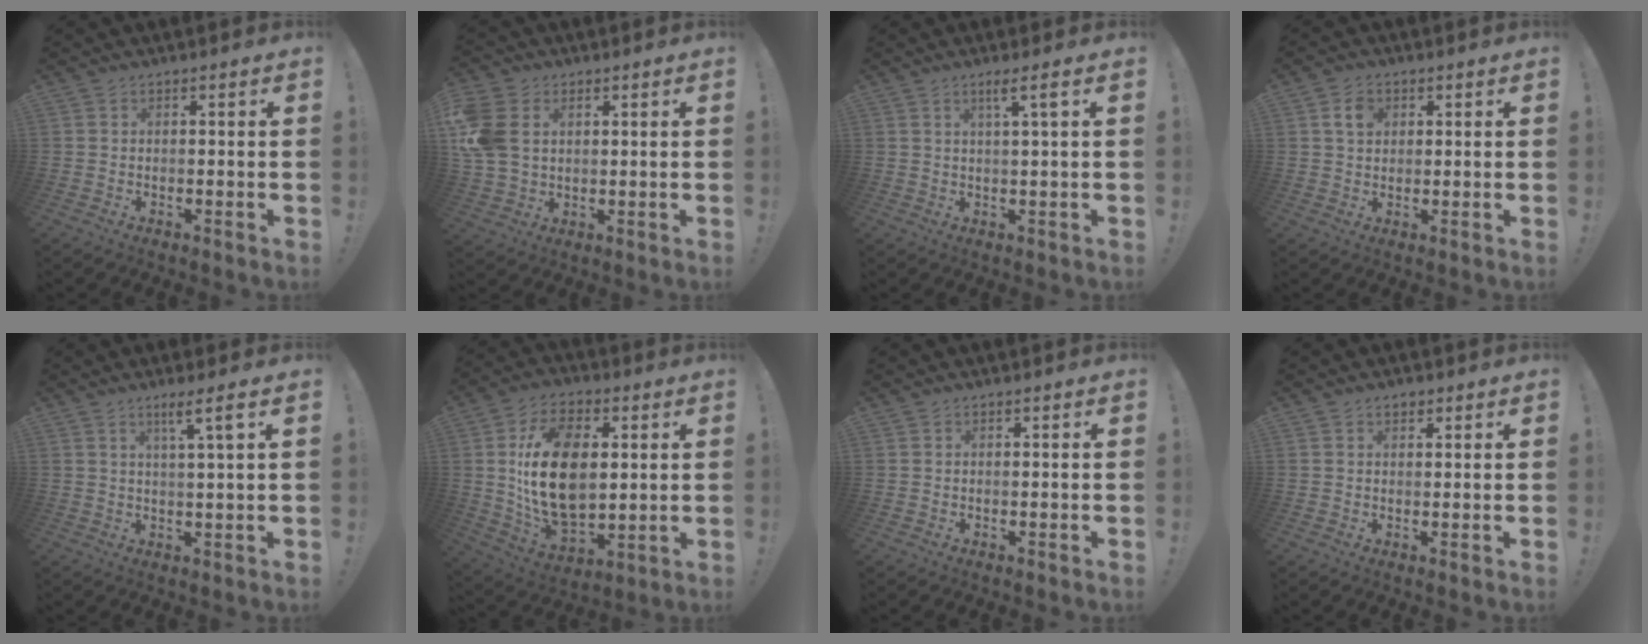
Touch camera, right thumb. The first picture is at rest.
{"total": 12.3, "force": [3.1, 9.2, 7.6], "torque": [-0.164, -0.002, 0.063]}
{"total": 4.3, "force": [1.8, -0.4, 3.9], "torque": [-0.059, -0.004, 0.023]}
{"total": 4.8, "force": [1.7, 3.6, 2.7], "torque": [-0.038, 0.000, 0.029]}
{"total": 5.6, "force": [2.7, -0.2, 4.9], "torque": [-0.074, -0.007, 0.035]}
{"total": 21.3, "force": [3.2, 13.6, 16.0], "torque": [-0.302, -0.007, 0.058]}
{"total": 0.0}
{"total": 1.6, "force": [1.0, 1.0, 0.6], "torque": [-0.004, -0.001, 0.017]}